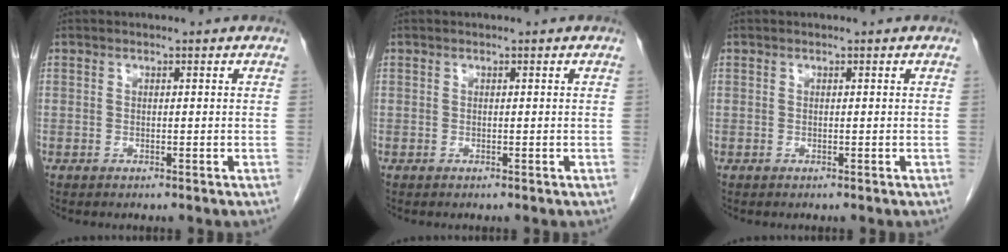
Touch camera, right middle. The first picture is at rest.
{"total": 0.0}
{"total": 0.0}